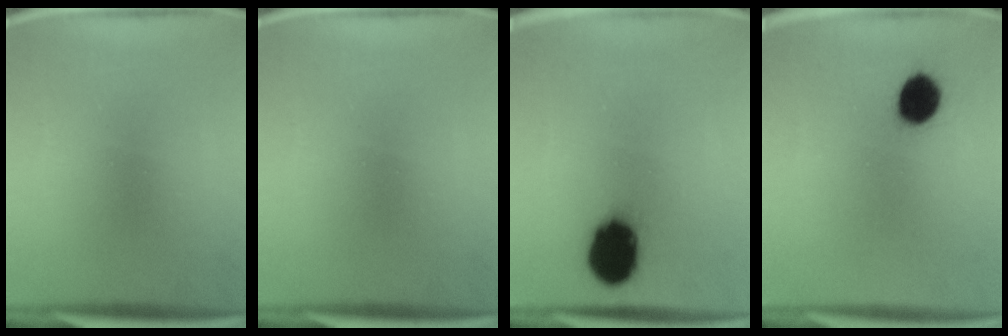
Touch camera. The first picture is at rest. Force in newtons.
{"total": 0.0}
{"total": 14.5}
{"total": 8.0}